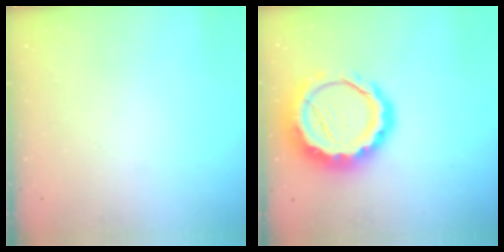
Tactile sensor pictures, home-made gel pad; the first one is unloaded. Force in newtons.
{"total": 19.6, "press": 19.1, "slide": 4.1}